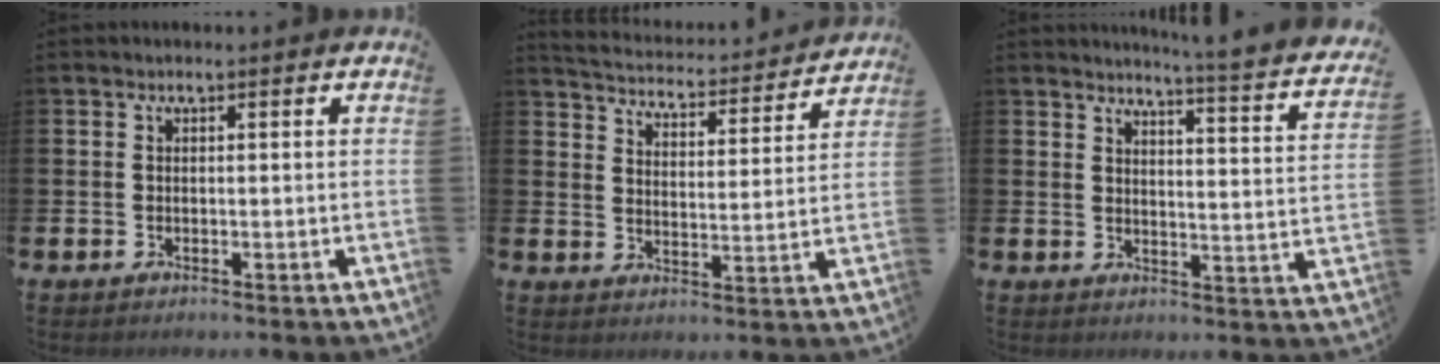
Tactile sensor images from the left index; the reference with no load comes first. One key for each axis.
{"total": 4.3, "fx": 4.3, "fy": 0.6, "fz": 0.4, "tx": -0.032, "ty": -0.039, "tz": 0.068}
{"total": 4.6, "fx": 4.4, "fy": -0.6, "fz": 1.1, "tx": -0.028, "ty": -0.044, "tz": 0.068}